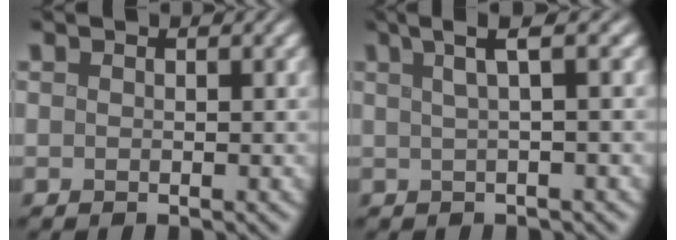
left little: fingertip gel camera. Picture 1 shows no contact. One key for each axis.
{"total": 3.8, "fx": 1.7, "fy": 0.7, "fz": 3.3, "tx": -0.046, "ty": 0.015, "tz": 0.026}